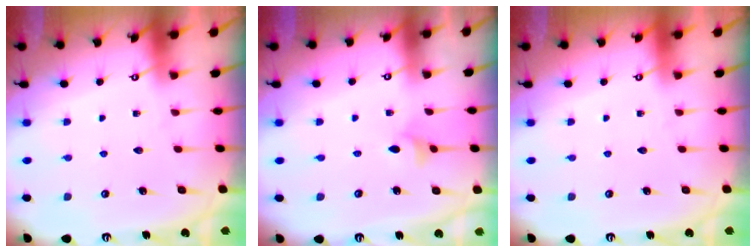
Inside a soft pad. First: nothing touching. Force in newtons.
{"total": 2.9, "press": 2.9, "slide": 0.5}
{"total": 0.0}